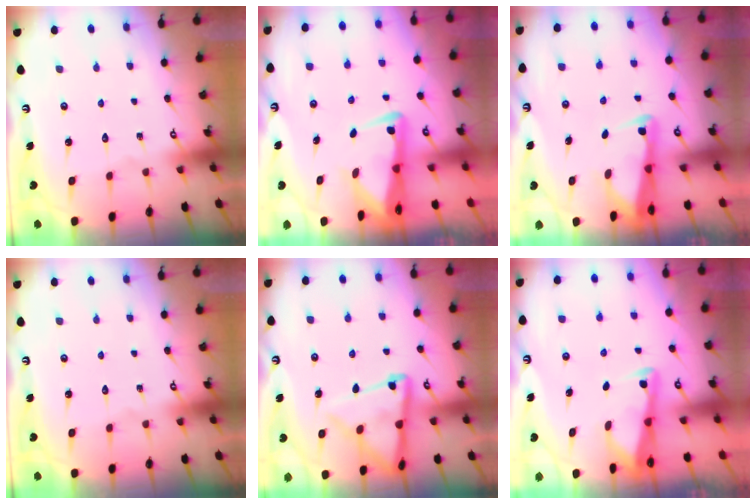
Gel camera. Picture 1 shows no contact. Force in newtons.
{"total": 4.8, "press": 4.8, "slide": 0.8}
{"total": 2.4, "press": 2.4, "slide": 0.5}
{"total": 0.0}
{"total": 11.1, "press": 11.1, "slide": 1.0}
{"total": 2.8, "press": 2.8, "slide": 0.3}